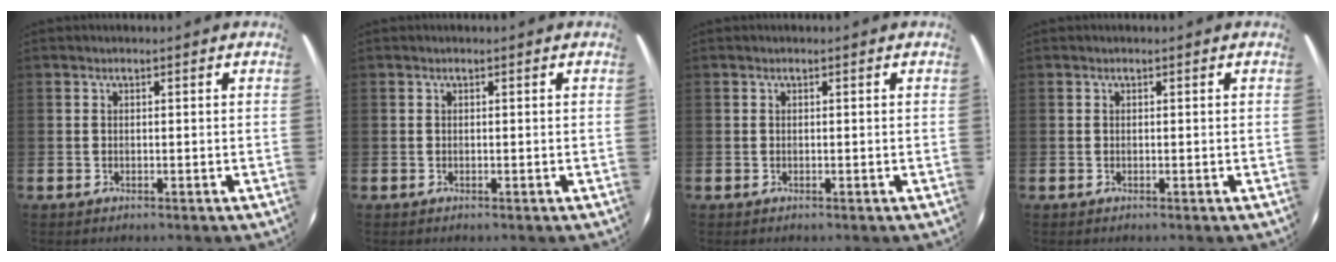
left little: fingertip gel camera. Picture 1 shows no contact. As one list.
[{"total": 0.0}, {"total": 0.0}, {"total": 0.0}]